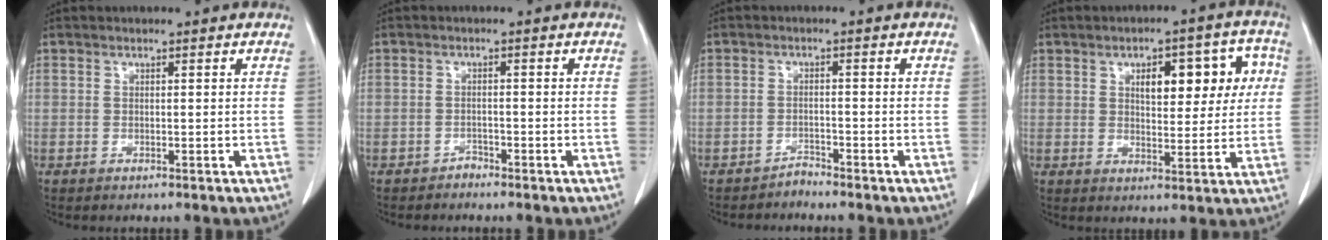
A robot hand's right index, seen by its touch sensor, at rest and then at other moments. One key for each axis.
{"total": 1.2, "fx": -1.1, "fy": 0.6, "fz": -0.1, "tx": 0.006, "ty": 0.003, "tz": -0.022}
{"total": 1.6, "fx": -1.5, "fy": 0.2, "fz": -0.4, "tx": 0.015, "ty": -0.001, "tz": -0.026}
{"total": 10.3, "fx": 2.9, "fy": 4.3, "fz": 8.9, "tx": -0.107, "ty": 0.029, "tz": 0.041}